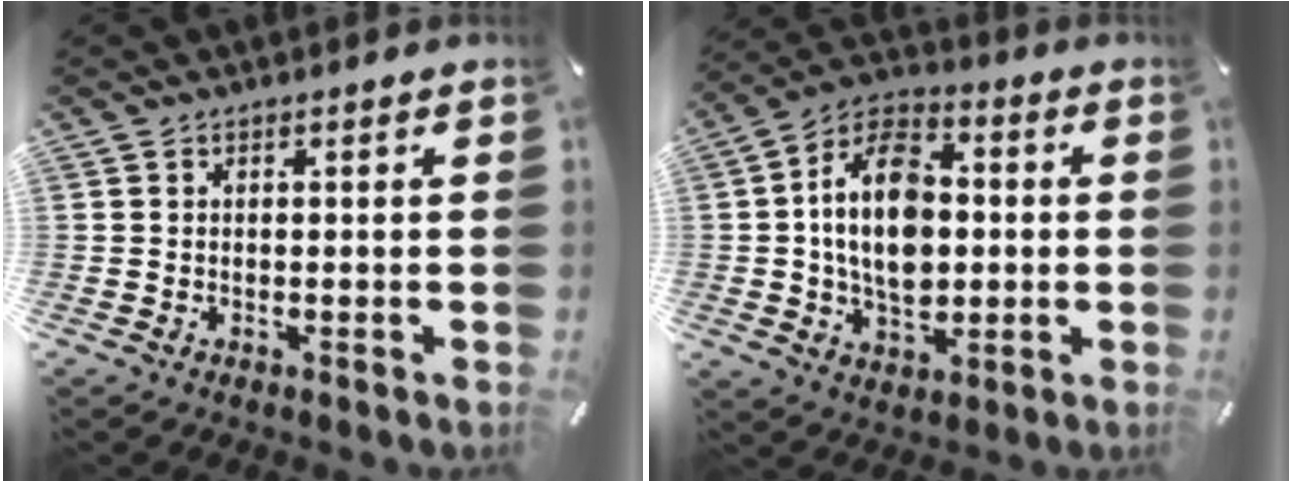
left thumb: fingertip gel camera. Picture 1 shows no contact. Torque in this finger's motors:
{"motor_torque": [1.29, 3.72, 1.83, 0.32, 0.23]}